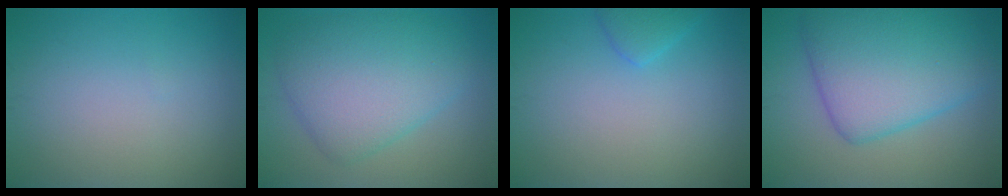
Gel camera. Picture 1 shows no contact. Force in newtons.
{"total": 7.2, "press": 7.2, "slide": 0.2}
{"total": 1.7, "press": 1.7, "slide": 0.1}
{"total": 9.0, "press": 9.0, "slide": 0.1}